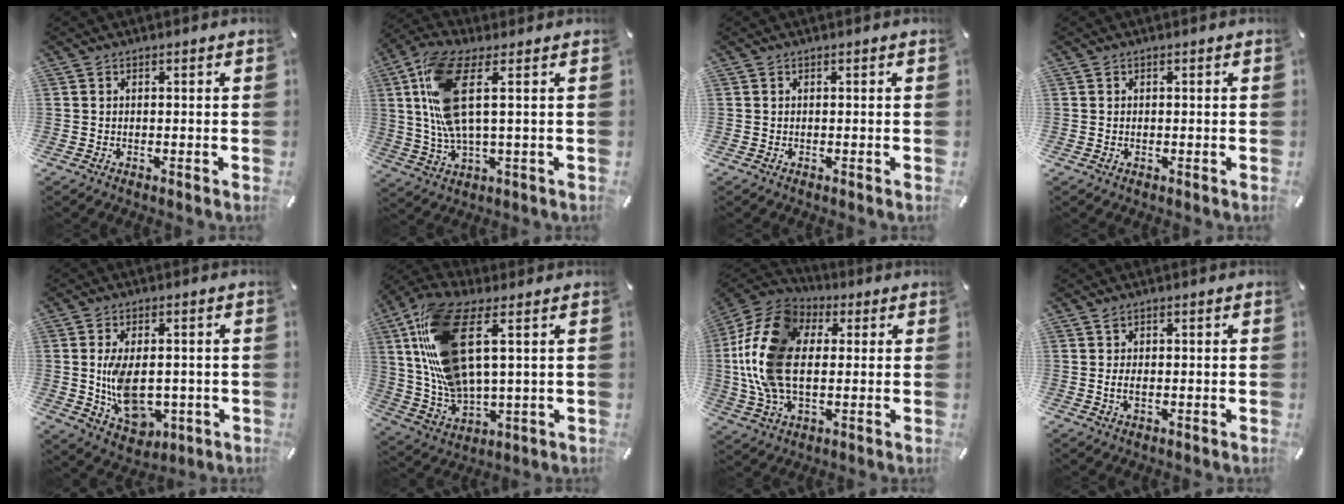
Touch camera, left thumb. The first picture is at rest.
{"total": 13.6, "force": [3.1, 4.4, 12.5], "torque": [-0.272, -0.015, 0.052]}
{"total": 0.0}
{"total": 0.0}
{"total": 10.6, "force": [-0.6, 6.9, 8.0], "torque": [-0.155, -0.004, -0.011]}
{"total": 16.7, "force": [5.2, 6.9, 14.3], "torque": [-0.319, -0.015, 0.090]}
{"total": 17.0, "force": [1.5, 11.7, 12.3], "torque": [-0.295, 0.012, 0.025]}
{"total": 1.9, "force": [0.2, 0.9, 1.7], "torque": [-0.042, -0.001, 0.000]}